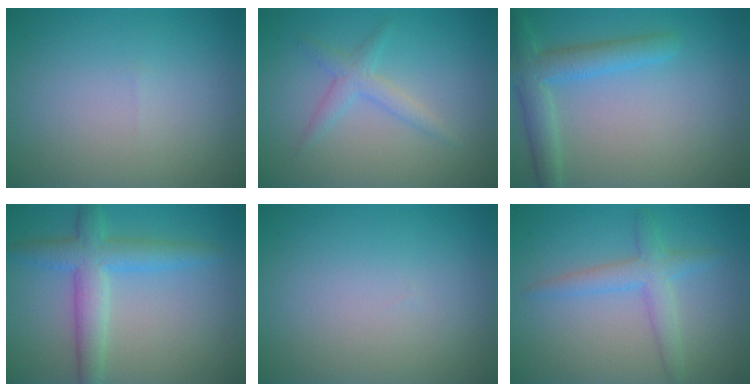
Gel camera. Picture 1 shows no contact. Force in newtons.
{"total": 2.0, "press": 2.0, "slide": 0.1}
{"total": 3.8, "press": 3.8, "slide": 0.3}
{"total": 3.5, "press": 3.5, "slide": 0.2}
{"total": 0.0}
{"total": 2.9, "press": 2.9, "slide": 0.1}